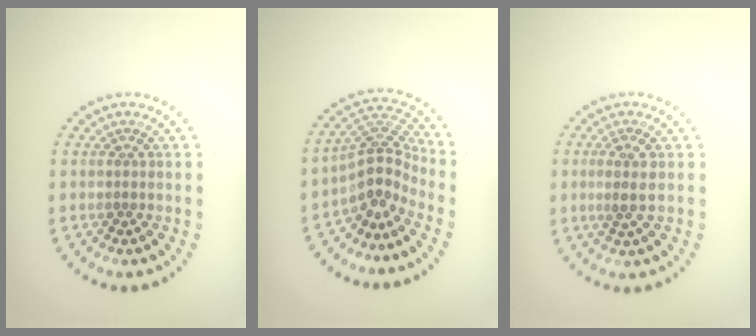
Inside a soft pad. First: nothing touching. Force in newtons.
{"total": 3.9, "press": 2.7, "slide": 2.8}
{"total": 1.8, "press": 1.5, "slide": 0.9}